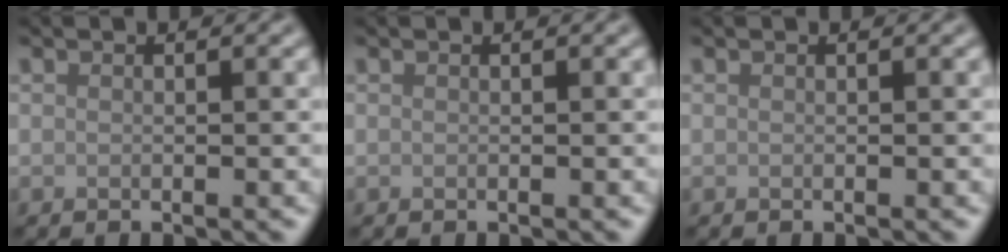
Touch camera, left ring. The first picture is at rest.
{"total": 0.0}
{"total": 0.0}